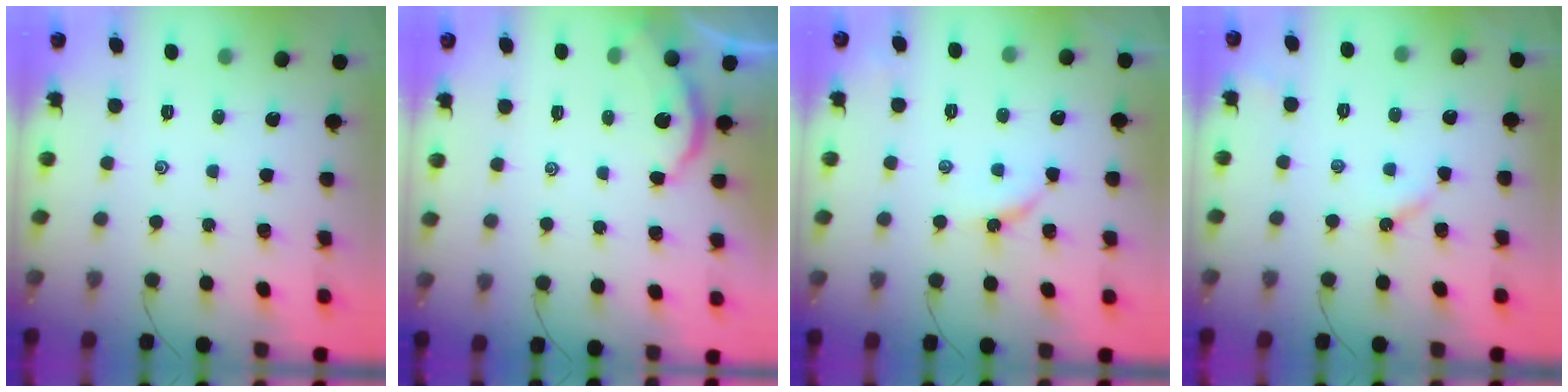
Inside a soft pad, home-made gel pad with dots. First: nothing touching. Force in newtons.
{"total": 3.0, "press": 3.0, "slide": 0.3}
{"total": 3.3, "press": 3.3, "slide": 0.6}
{"total": 3.6, "press": 3.6, "slide": 0.3}